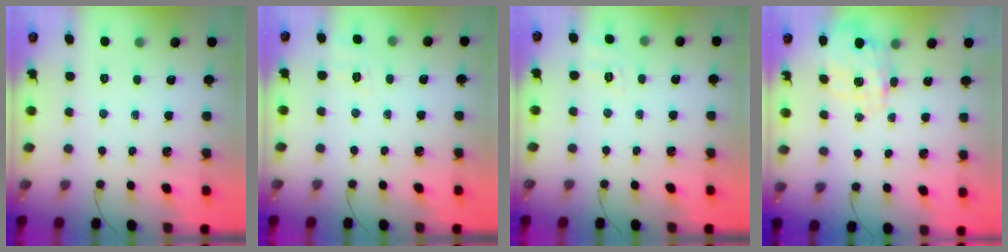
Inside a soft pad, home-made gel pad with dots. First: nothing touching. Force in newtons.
{"total": 2.6, "press": 1.6, "slide": 2.1}
{"total": 2.3, "press": 1.2, "slide": 1.9}
{"total": 3.6, "press": 3.5, "slide": 1.0}